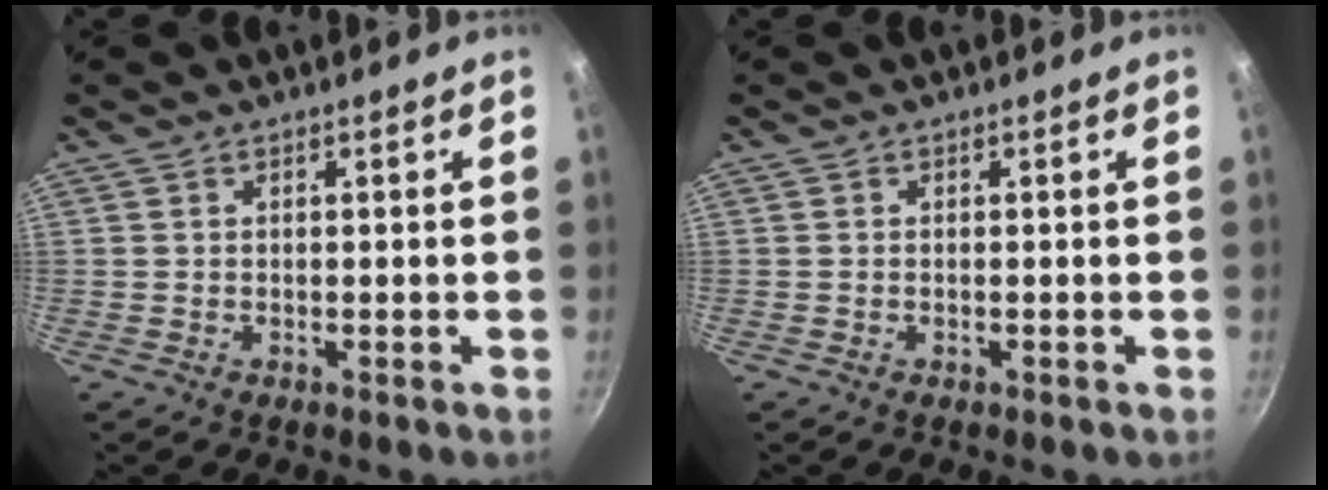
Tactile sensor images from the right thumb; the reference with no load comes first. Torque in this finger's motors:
{"motor_torque": [0.06, -0.06, 0.49, -0.11, 0.04]}